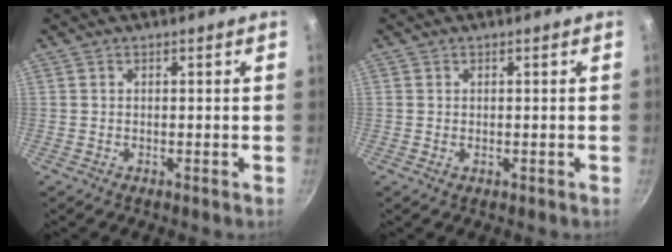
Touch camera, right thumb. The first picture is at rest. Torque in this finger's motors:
{"motor_torque": [-0.55, -0.37, -0.33, -0.05, 0.02]}